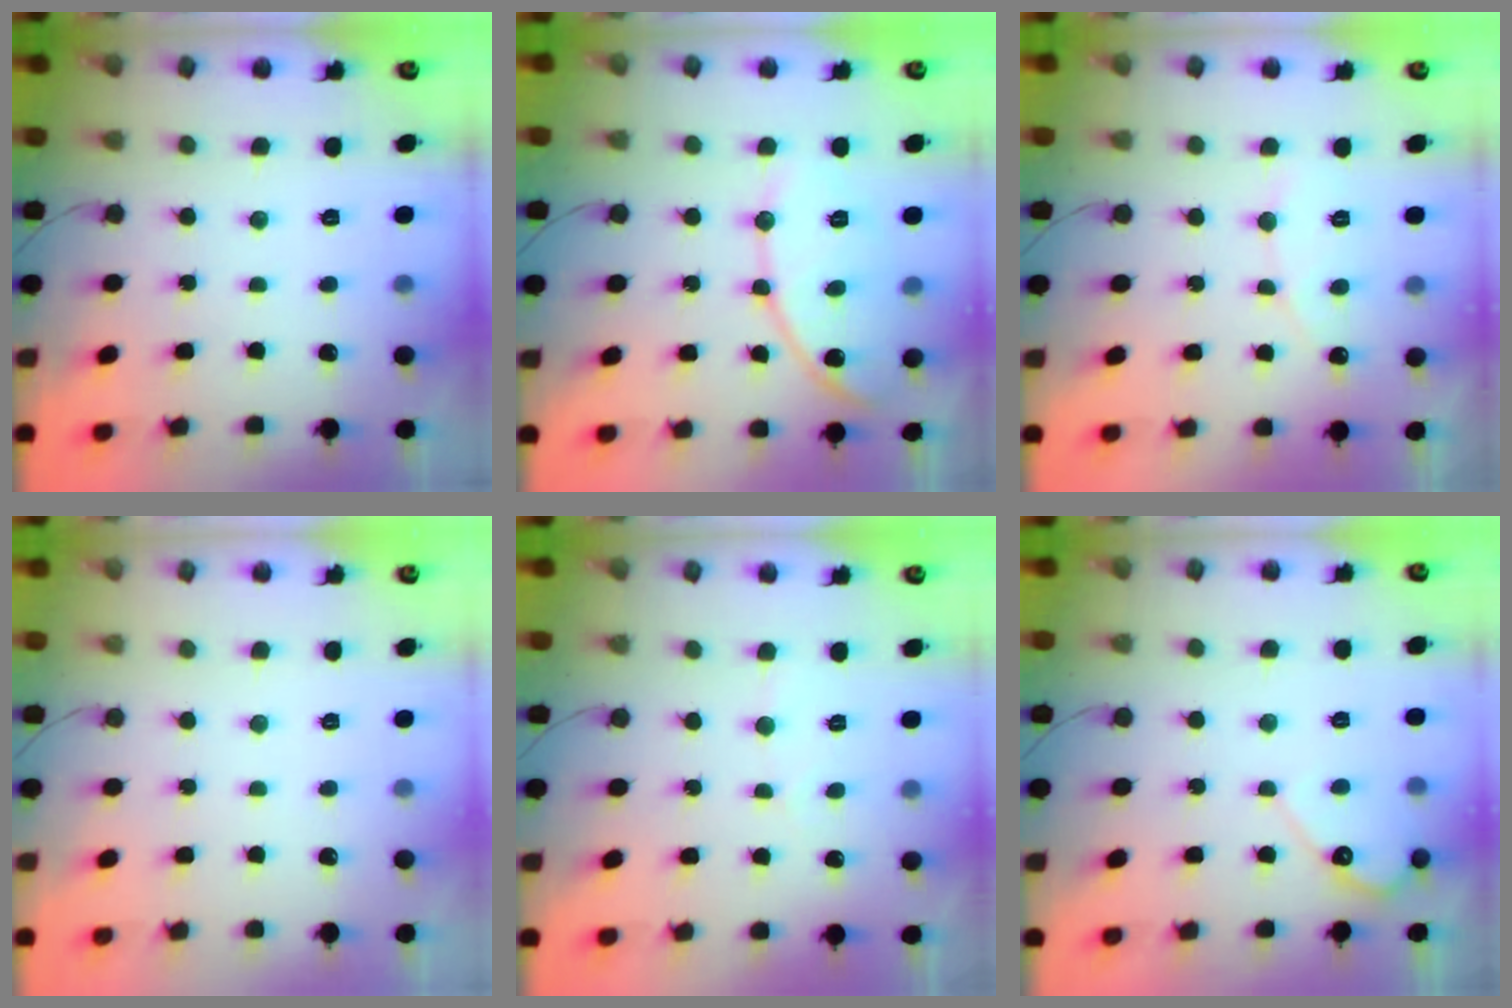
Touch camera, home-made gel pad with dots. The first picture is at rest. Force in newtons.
{"total": 11.4, "press": 11.3, "slide": 0.9}
{"total": 5.3, "press": 5.2, "slide": 0.5}
{"total": 0.0}
{"total": 2.3, "press": 2.3, "slide": 0.2}
{"total": 5.3, "press": 5.3, "slide": 0.2}